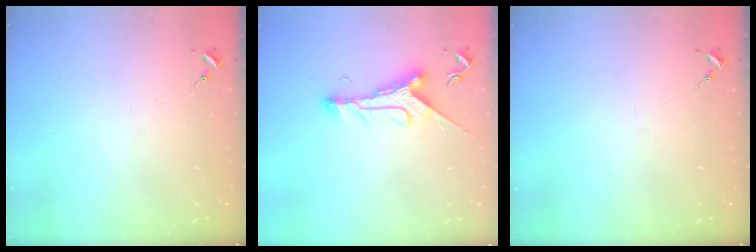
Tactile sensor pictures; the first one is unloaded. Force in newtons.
{"total": 9.6, "press": 9.6, "slide": 0.5}
{"total": 0.0}